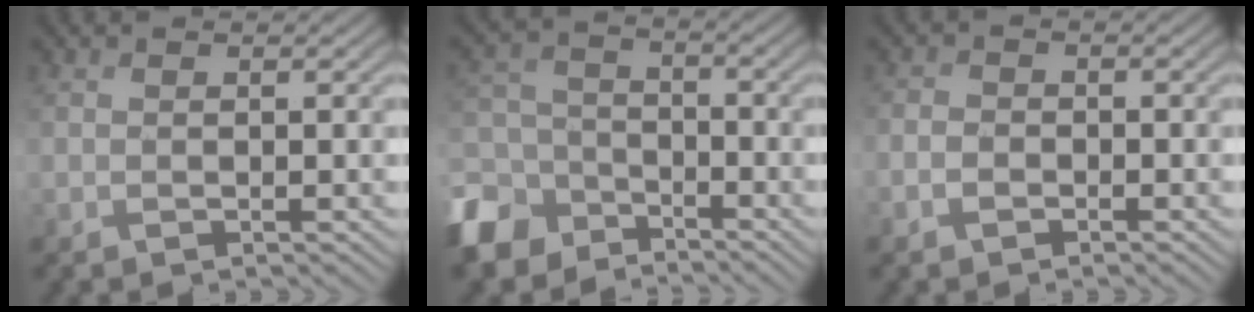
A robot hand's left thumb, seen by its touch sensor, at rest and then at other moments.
{"total": 9.8, "force": [-6.5, 6.2, 3.9], "torque": [-0.120, -0.019, -0.141]}
{"total": 1.7, "force": [-0.8, 1.2, 0.8], "torque": [-0.012, 0.003, -0.021]}